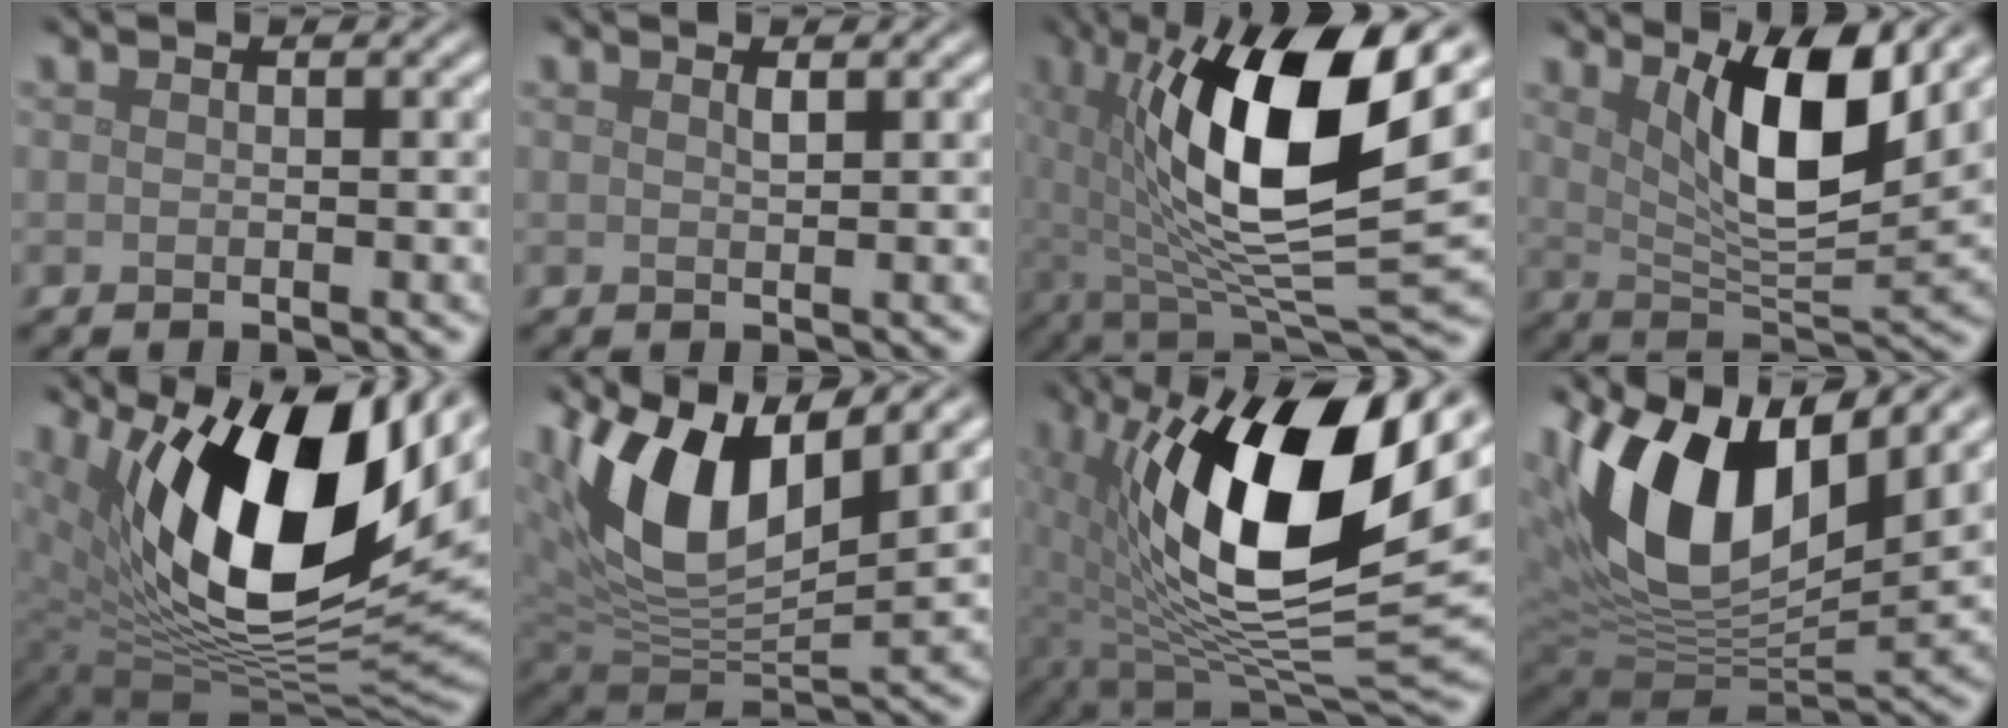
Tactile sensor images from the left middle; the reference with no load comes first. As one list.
[{"total": 0.7, "force": [0.5, 0.1, 0.5], "torque": [-0.008, -0.002, 0.009]}, {"total": 14.2, "force": [3.0, 4.7, 13.0], "torque": [-0.218, -0.012, 0.055]}, {"total": 8.4, "force": [3.5, 2.4, 7.2], "torque": [-0.121, -0.015, 0.063]}, {"total": 16.5, "force": [6.3, 7.7, 13.2], "torque": [-0.208, -0.013, 0.112]}, {"total": 11.4, "force": [4.8, 5.2, 8.9], "torque": [-0.168, 0.002, 0.087]}, {"total": 15.9, "force": [3.9, 6.6, 13.9], "torque": [-0.224, -0.016, 0.063]}, {"total": 15.0, "force": [5.3, 7.6, 11.8], "torque": [-0.222, 0.013, 0.091]}]